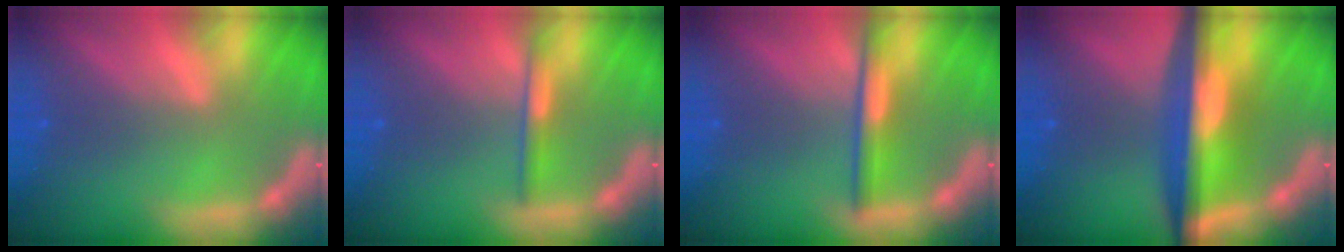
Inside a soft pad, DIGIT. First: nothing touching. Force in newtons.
{"total": 2.0}
{"total": 3.0}
{"total": 9.6}